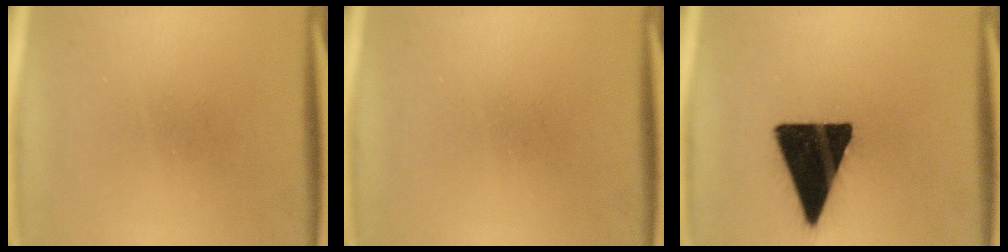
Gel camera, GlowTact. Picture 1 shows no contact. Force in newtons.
{"total": 0.0}
{"total": 19.9}